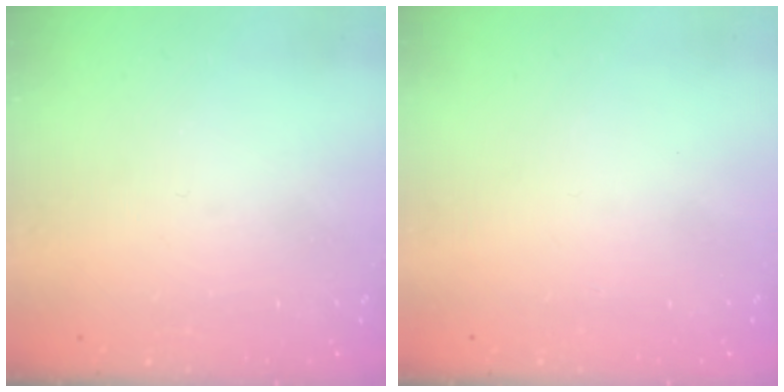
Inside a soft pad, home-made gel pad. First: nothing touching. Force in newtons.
{"total": 1.5, "press": 1.5, "slide": 0.1}